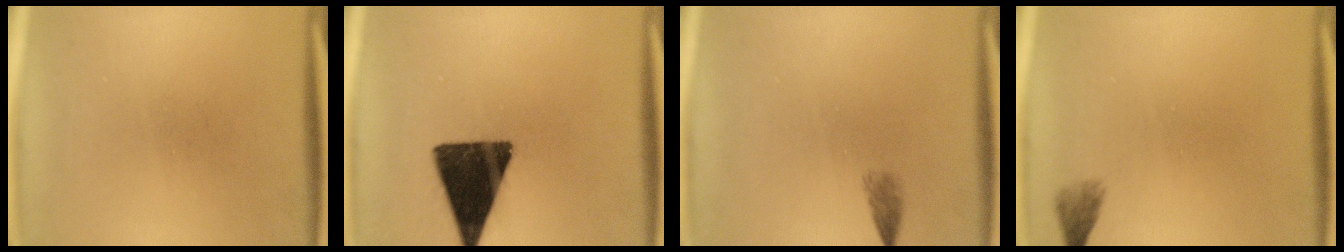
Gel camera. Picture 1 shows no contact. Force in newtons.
{"total": 15.9}
{"total": 1.3}
{"total": 1.5}